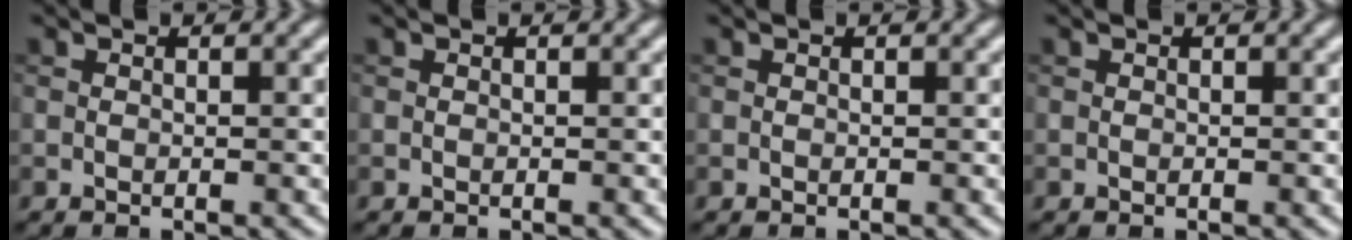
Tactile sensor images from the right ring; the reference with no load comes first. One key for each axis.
{"total": 0.0}
{"total": 0.0}
{"total": 0.0}